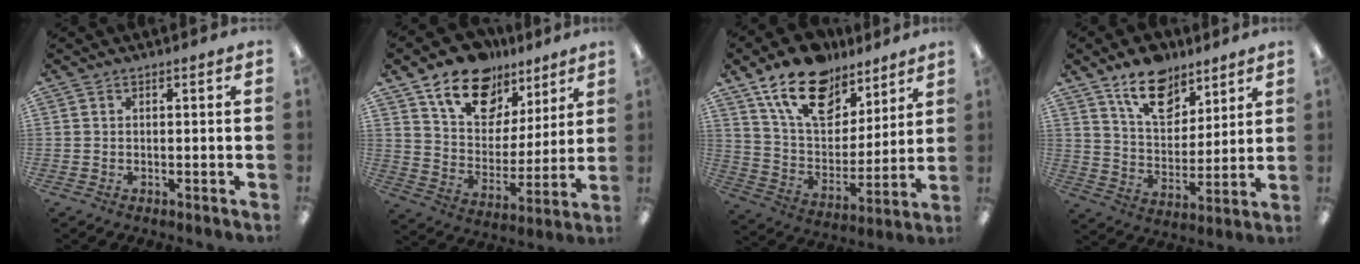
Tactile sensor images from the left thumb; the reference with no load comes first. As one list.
[{"total": 16.5, "force": [11.5, 9.9, 6.6], "torque": [-0.118, -0.067, 0.210]}, {"total": 18.9, "force": [13.3, 10.0, 9.0], "torque": [-0.167, -0.071, 0.239]}, {"total": 14.3, "force": [10.2, 7.8, 6.4], "torque": [-0.094, -0.056, 0.187]}]